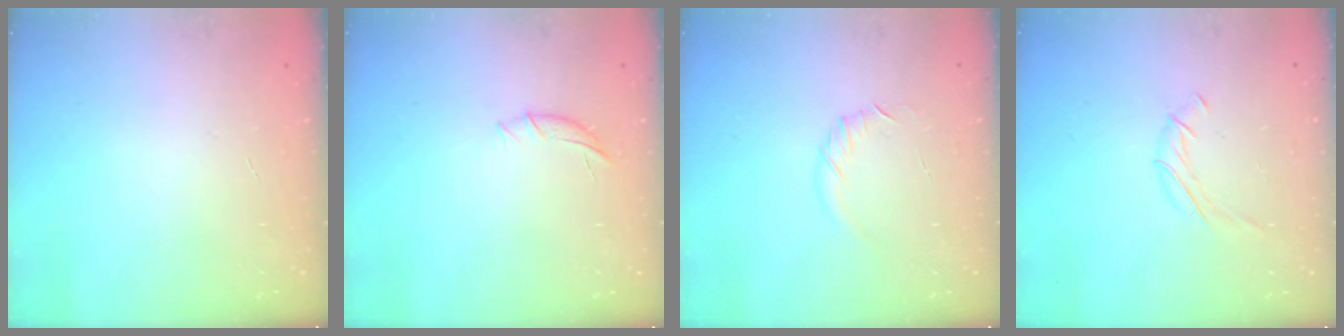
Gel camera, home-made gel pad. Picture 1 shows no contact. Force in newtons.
{"total": 5.8, "press": 5.7, "slide": 1.2}
{"total": 5.2, "press": 5.0, "slide": 1.4}
{"total": 6.1, "press": 6.1, "slide": 0.7}